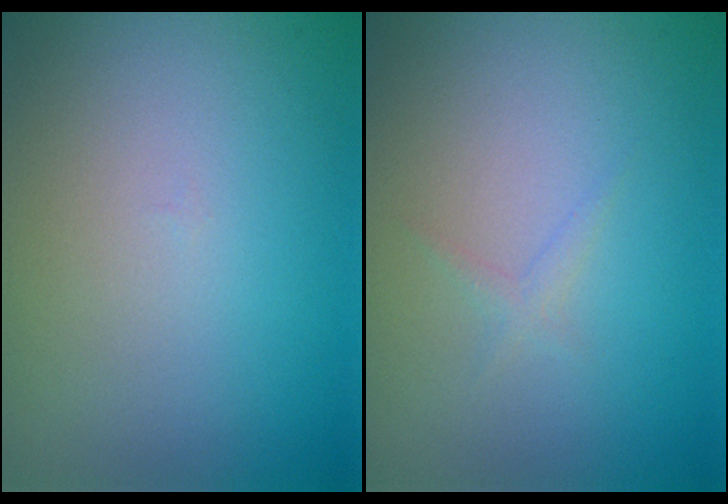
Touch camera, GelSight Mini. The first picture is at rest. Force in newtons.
{"total": 0.7, "press": 0.7, "slide": 0.0}